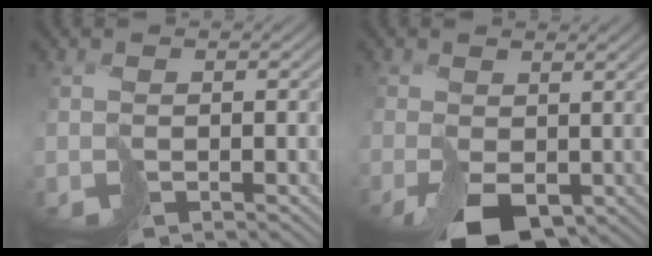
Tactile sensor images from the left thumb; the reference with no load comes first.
{"total": 5.7, "force": [-2.2, 3.2, 4.2], "torque": [-0.076, -0.012, -0.028]}